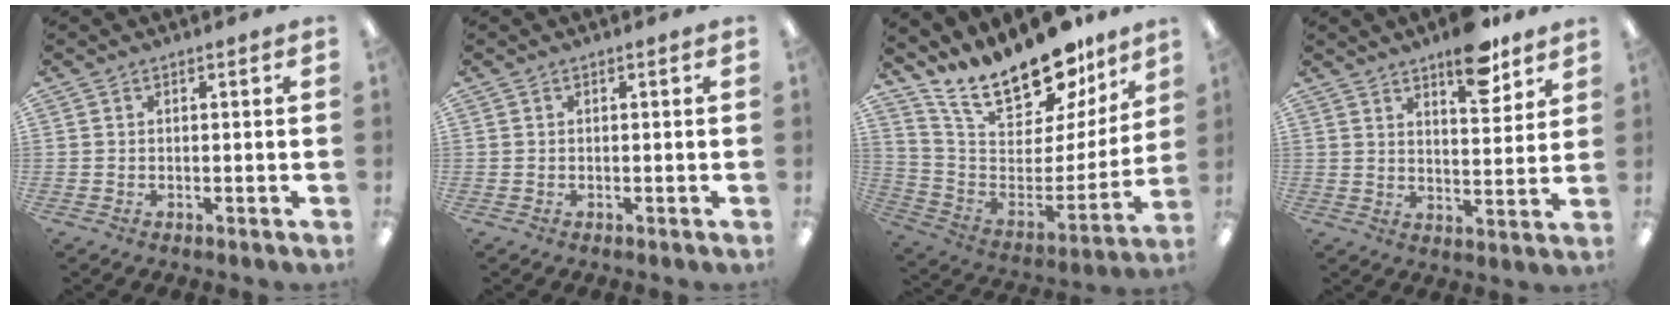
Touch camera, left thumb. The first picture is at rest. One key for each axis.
{"total": 0.0}
{"total": 20.5, "fx": 16.8, "fy": 7.1, "fz": 9.3, "tx": -0.151, "ty": -0.128, "tz": 0.289}
{"total": 10.8, "fx": 7.9, "fy": 3.8, "fz": 6.3, "tx": -0.072, "ty": -0.048, "tz": 0.130}